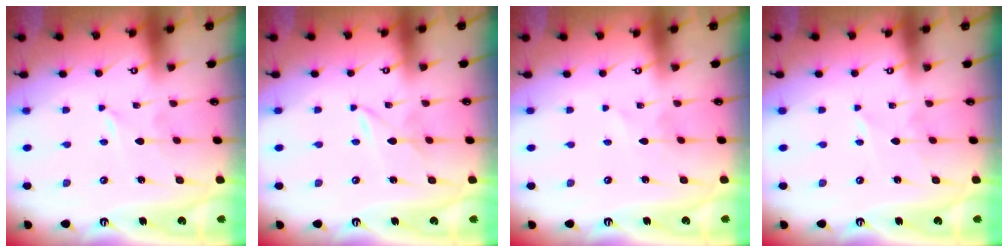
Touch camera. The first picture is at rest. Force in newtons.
{"total": 1.6, "press": 1.6, "slide": 0.2}
{"total": 0.7, "press": 0.7, "slide": 0.0}
{"total": 2.6, "press": 2.6, "slide": 0.2}